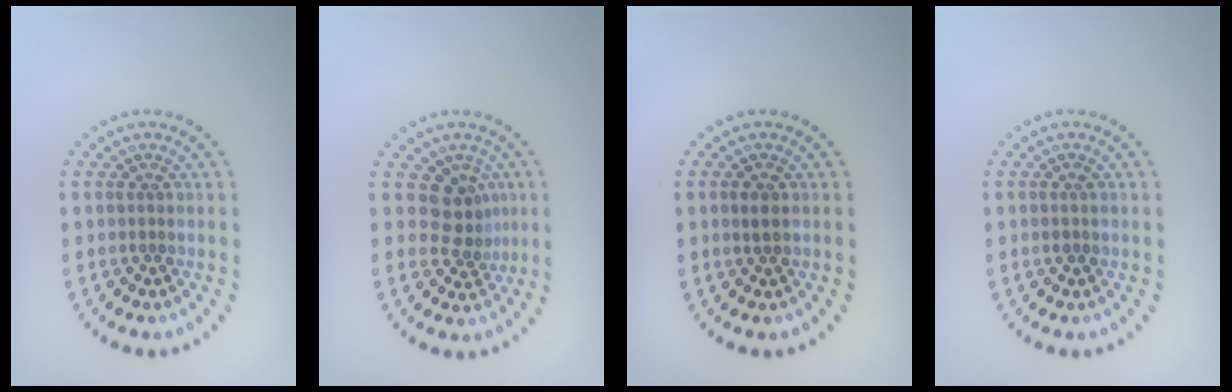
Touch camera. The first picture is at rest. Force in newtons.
{"total": 3.0, "press": 2.8, "slide": 1.1}
{"total": 1.2, "press": 1.2, "slide": 0.2}
{"total": 0.7, "press": 0.7, "slide": 0.2}